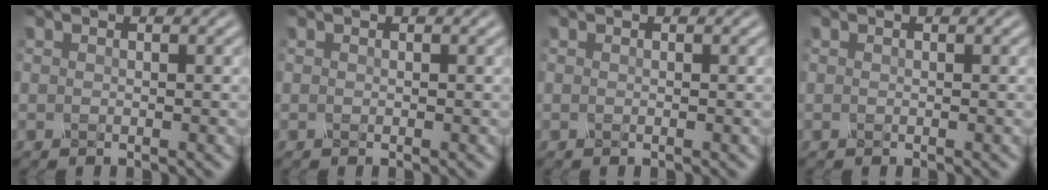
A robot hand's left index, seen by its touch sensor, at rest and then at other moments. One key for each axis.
{"total": 0.0}
{"total": 0.0}
{"total": 0.0}